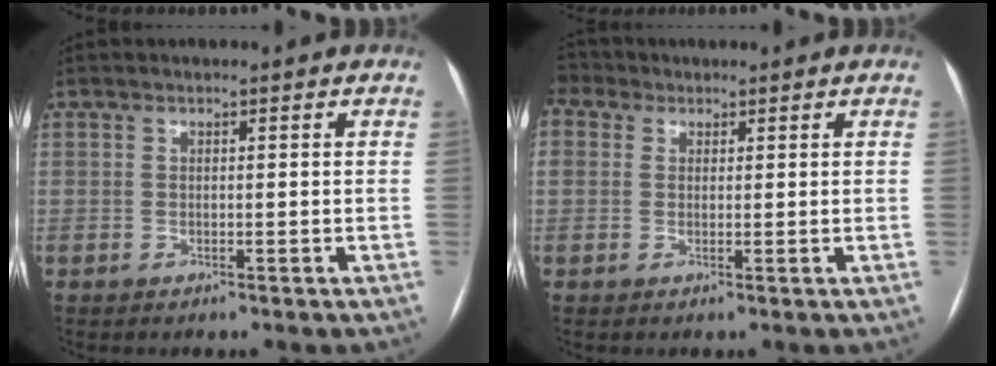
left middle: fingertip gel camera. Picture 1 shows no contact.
{"total": 4.7, "force": [2.4, 3.7, 1.6], "torque": [-0.049, 0.033, 0.050]}